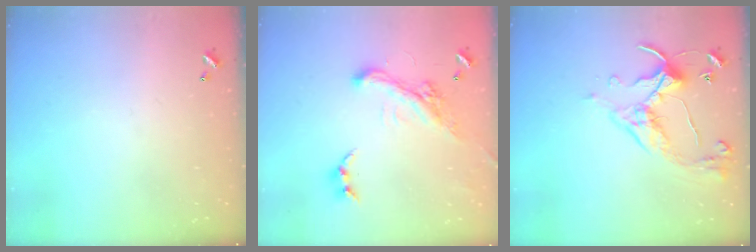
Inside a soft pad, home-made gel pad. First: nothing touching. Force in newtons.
{"total": 5.2, "press": 4.9, "slide": 1.6}
{"total": 6.1, "press": 6.1, "slide": 0.5}